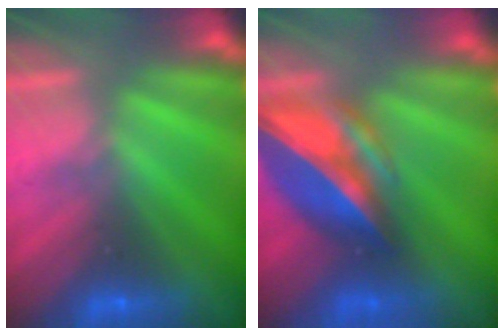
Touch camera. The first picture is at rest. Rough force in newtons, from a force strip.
{"total": 7.1}